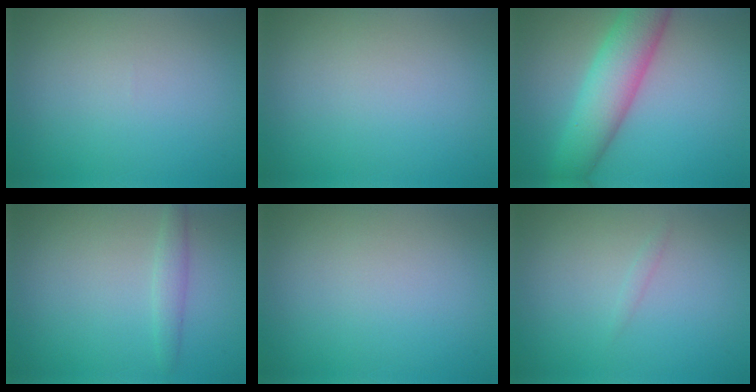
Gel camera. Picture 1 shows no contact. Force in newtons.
{"total": 0.0}
{"total": 6.8, "press": 6.8, "slide": 0.3}
{"total": 1.5, "press": 1.5, "slide": 0.1}
{"total": 0.0}
{"total": 0.5, "press": 0.5, "slide": 0.0}